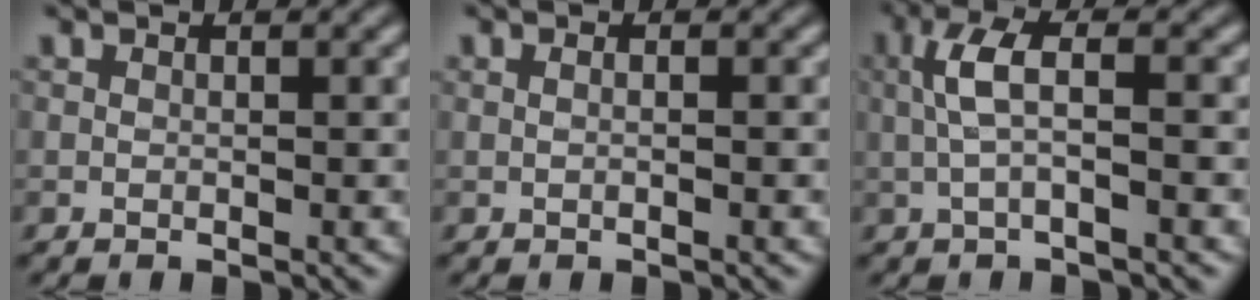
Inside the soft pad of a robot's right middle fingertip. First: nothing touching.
{"total": 0.7, "force": [0.2, 0.3, 0.6], "torque": [0.010, -0.002, -0.003]}
{"total": 2.9, "force": [-0.1, 0.6, 2.8], "torque": [-0.061, 0.016, 0.002]}